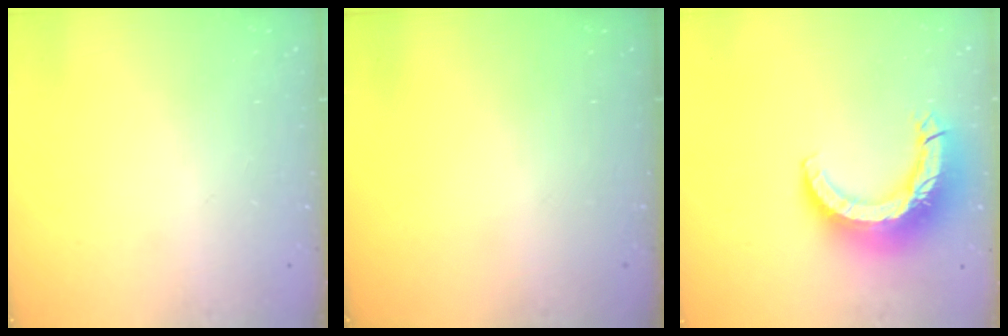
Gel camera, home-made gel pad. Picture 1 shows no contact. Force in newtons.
{"total": 0.0}
{"total": 14.0, "press": 13.9, "slide": 1.3}